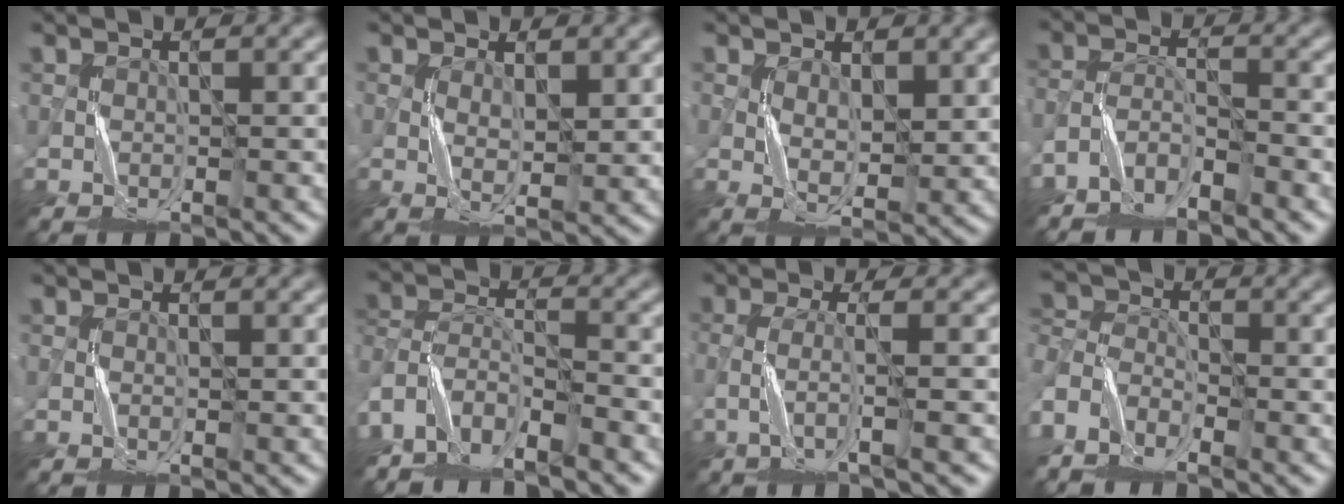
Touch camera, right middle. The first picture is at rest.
{"total": 1.9, "force": [0.6, 0.8, 1.6], "torque": [-0.036, -0.001, 0.014]}
{"total": 2.9, "force": [0.8, 1.6, 2.3], "torque": [-0.048, -0.002, 0.018]}
{"total": 3.3, "force": [-3.3, 0.4, 0.4], "torque": [-0.011, 0.007, -0.071]}
{"total": 0.0}
{"total": 6.5, "force": [-5.9, 1.7, 2.1], "torque": [-0.045, -0.003, -0.118]}
{"total": 2.3, "force": [-1.2, 0.2, 2.0], "torque": [-0.040, 0.002, -0.032]}
{"total": 6.2, "force": [-4.9, 2.9, 2.6], "torque": [-0.059, -0.011, -0.091]}